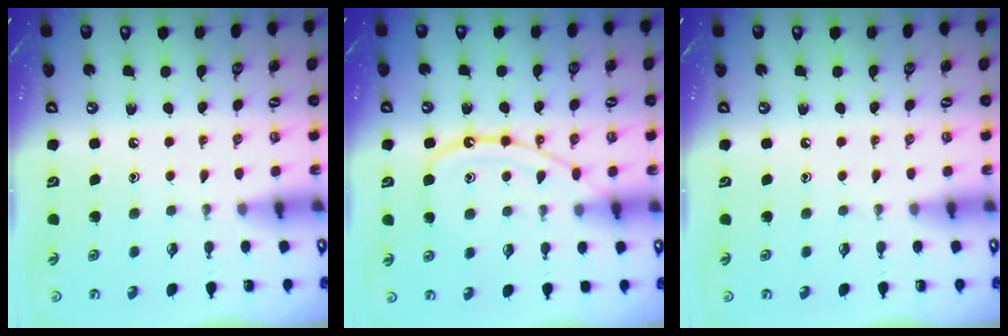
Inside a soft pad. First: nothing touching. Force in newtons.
{"total": 12.3, "press": 12.3, "slide": 1.1}
{"total": 0.0}